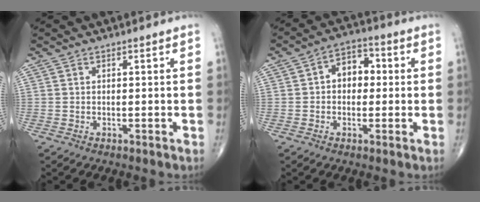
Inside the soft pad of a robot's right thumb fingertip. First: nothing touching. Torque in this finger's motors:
{"motor_torque": [-0.34, 0.15, 0.50, 0.10, 0.03]}